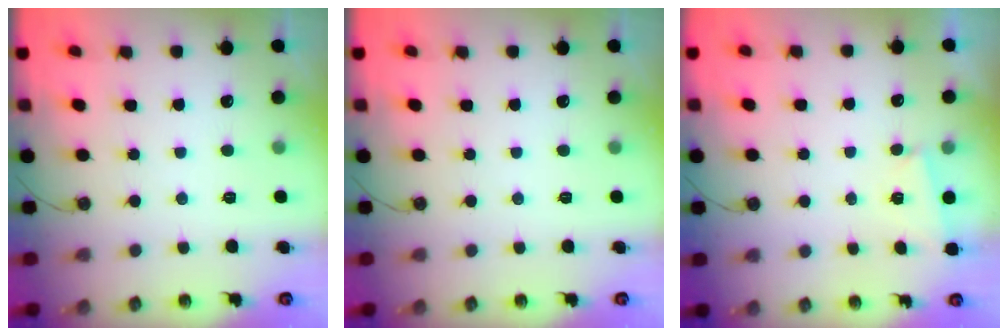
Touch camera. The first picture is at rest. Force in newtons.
{"total": 0.0}
{"total": 1.5, "press": 1.4, "slide": 0.5}